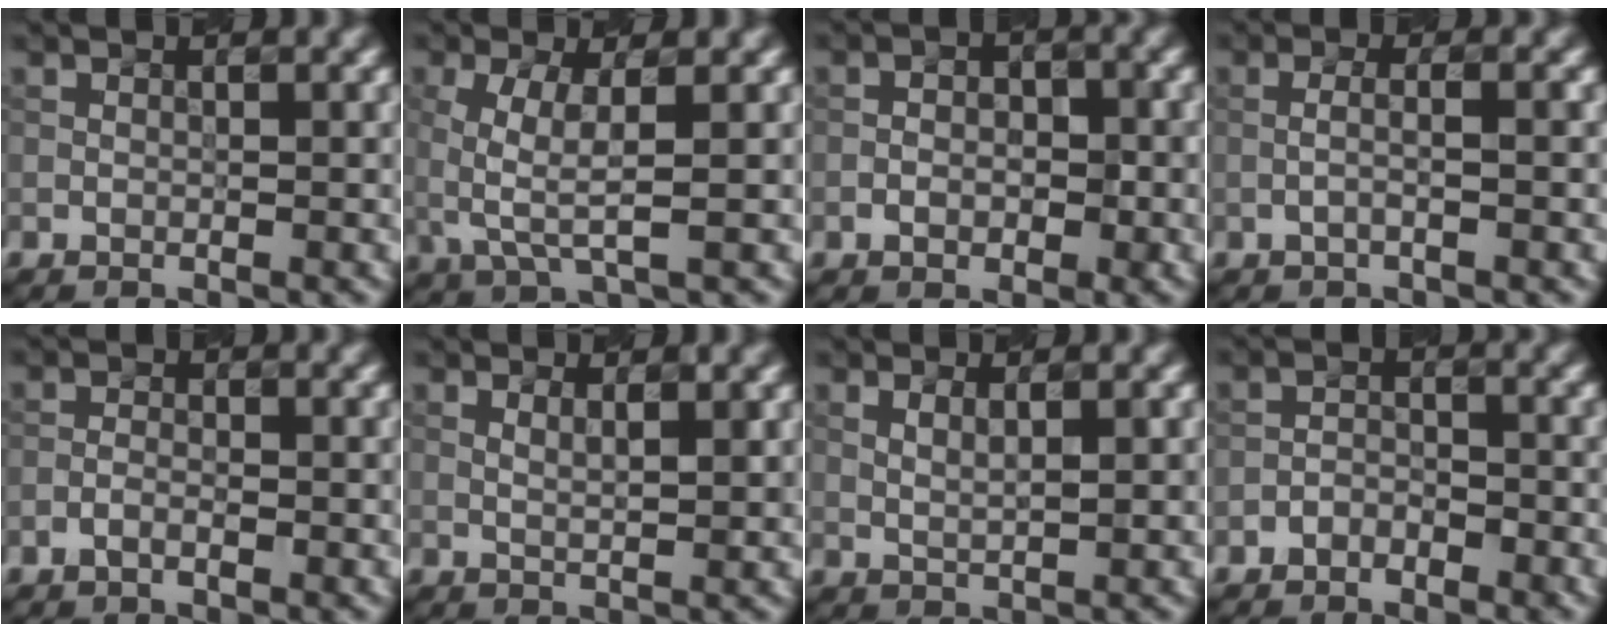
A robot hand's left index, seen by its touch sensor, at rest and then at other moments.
{"total": 3.3, "force": [0.2, 1.0, 3.1], "torque": [-0.089, 0.003, 0.010]}
{"total": 1.8, "force": [-0.8, 1.2, 1.2], "torque": [-0.010, 0.009, -0.010]}
{"total": 1.2, "force": [-0.5, 0.0, 1.0], "torque": [-0.026, 0.010, -0.008]}
{"total": 1.0, "force": [-0.9, 0.2, 0.3], "torque": [-0.017, 0.005, -0.012]}
{"total": 1.5, "force": [0.9, 0.3, 1.1], "torque": [-0.018, 0.005, 0.020]}
{"total": 1.0, "force": [0.7, 0.2, 0.7], "torque": [-0.017, 0.005, 0.019]}
{"total": 1.4, "force": [-1.3, 0.5, 0.1], "torque": [-0.008, 0.009, -0.018]}